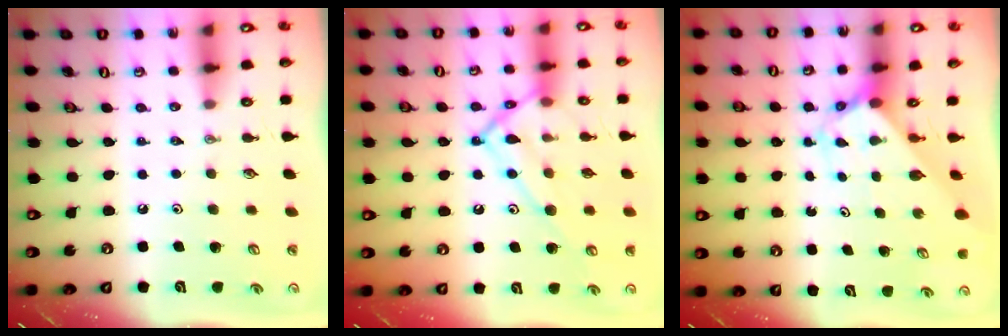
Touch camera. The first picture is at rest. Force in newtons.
{"total": 15.1, "press": 15.0, "slide": 1.4}
{"total": 2.7, "press": 2.7, "slide": 0.2}